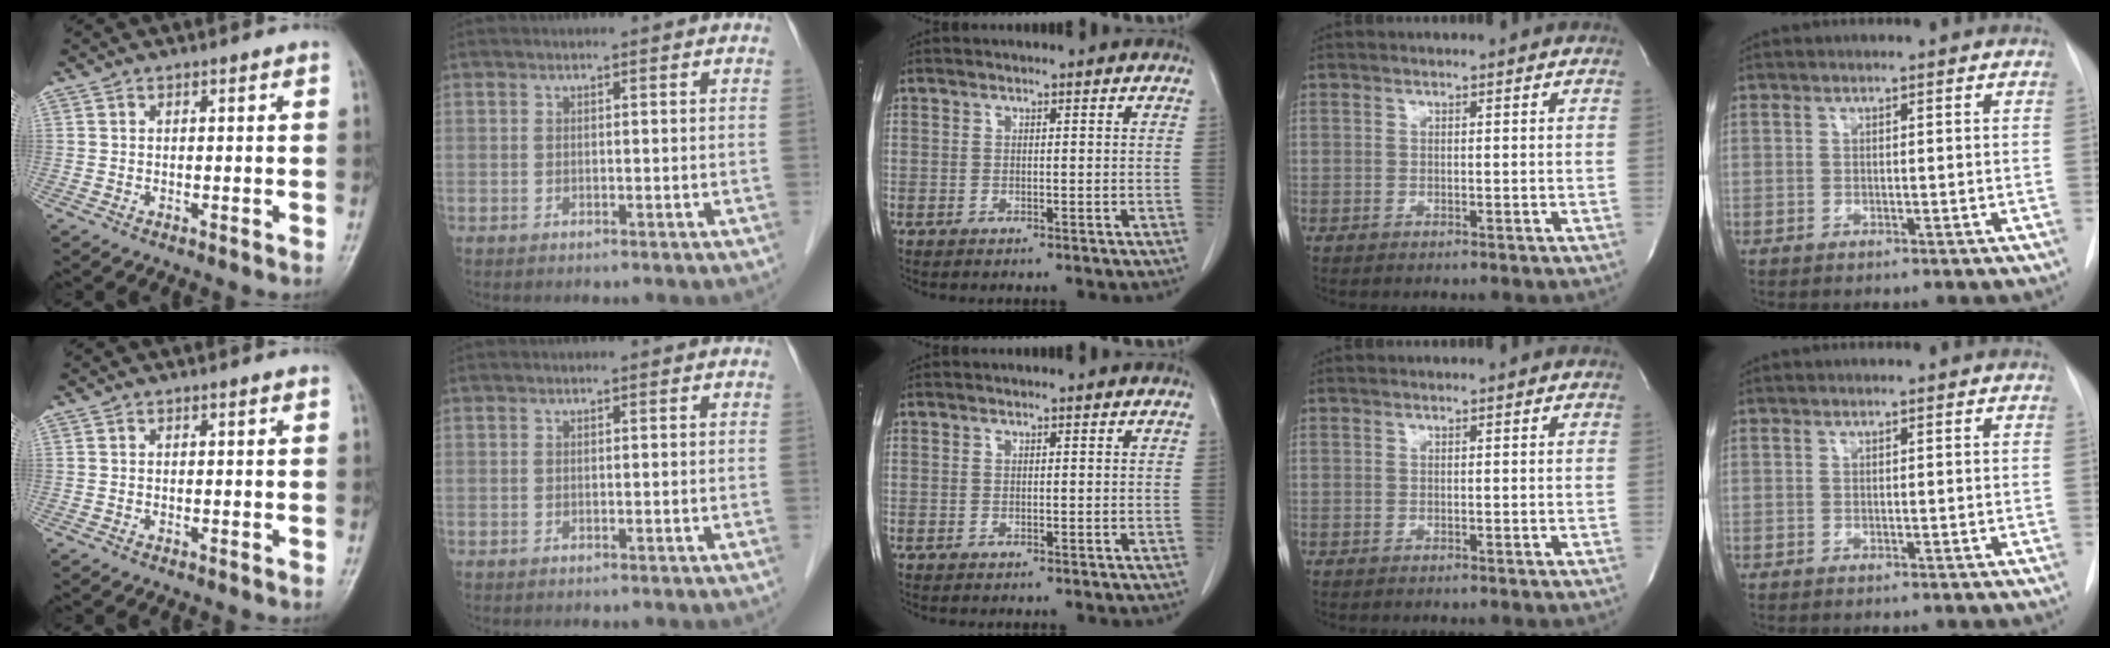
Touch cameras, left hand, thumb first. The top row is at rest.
{}